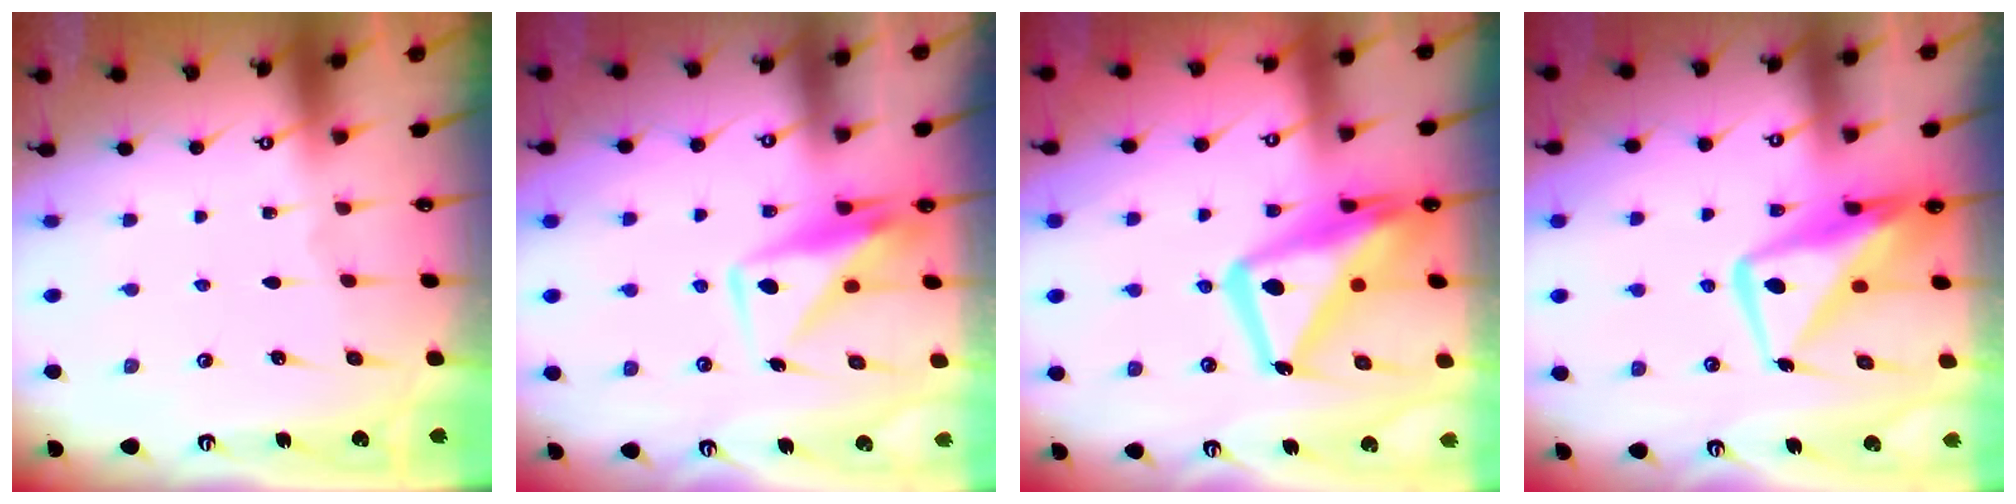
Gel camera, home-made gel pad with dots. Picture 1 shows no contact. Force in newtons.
{"total": 9.5, "press": 9.4, "slide": 0.7}
{"total": 18.8, "press": 18.7, "slide": 2.0}
{"total": 14.2, "press": 14.0, "slide": 2.0}